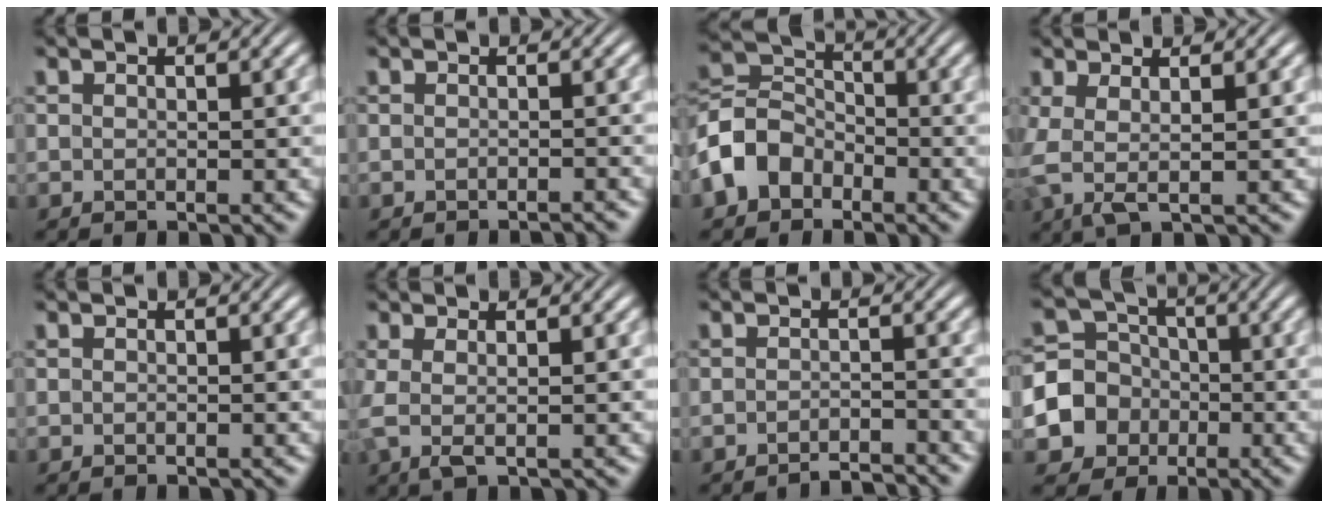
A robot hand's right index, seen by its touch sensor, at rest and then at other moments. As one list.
[{"total": 1.4, "force": [-1.4, -0.1, 0.3], "torque": [-0.005, 0.001, -0.023]}, {"total": 6.8, "force": [-2.0, 5.8, 3.0], "torque": [-0.083, -0.022, -0.033]}, {"total": 3.5, "force": [0.2, 2.1, 2.8], "torque": [-0.085, -0.020, 0.012]}, {"total": 0.0}, {"total": 2.2, "force": [0.3, 1.0, 2.0], "torque": [-0.056, -0.011, 0.011]}, {"total": 2.7, "force": [-2.7, 0.0, 0.3], "torque": [-0.001, -0.004, -0.047]}, {"total": 11.1, "force": [-2.6, 10.3, 3.3], "torque": [-0.091, -0.040, -0.046]}]